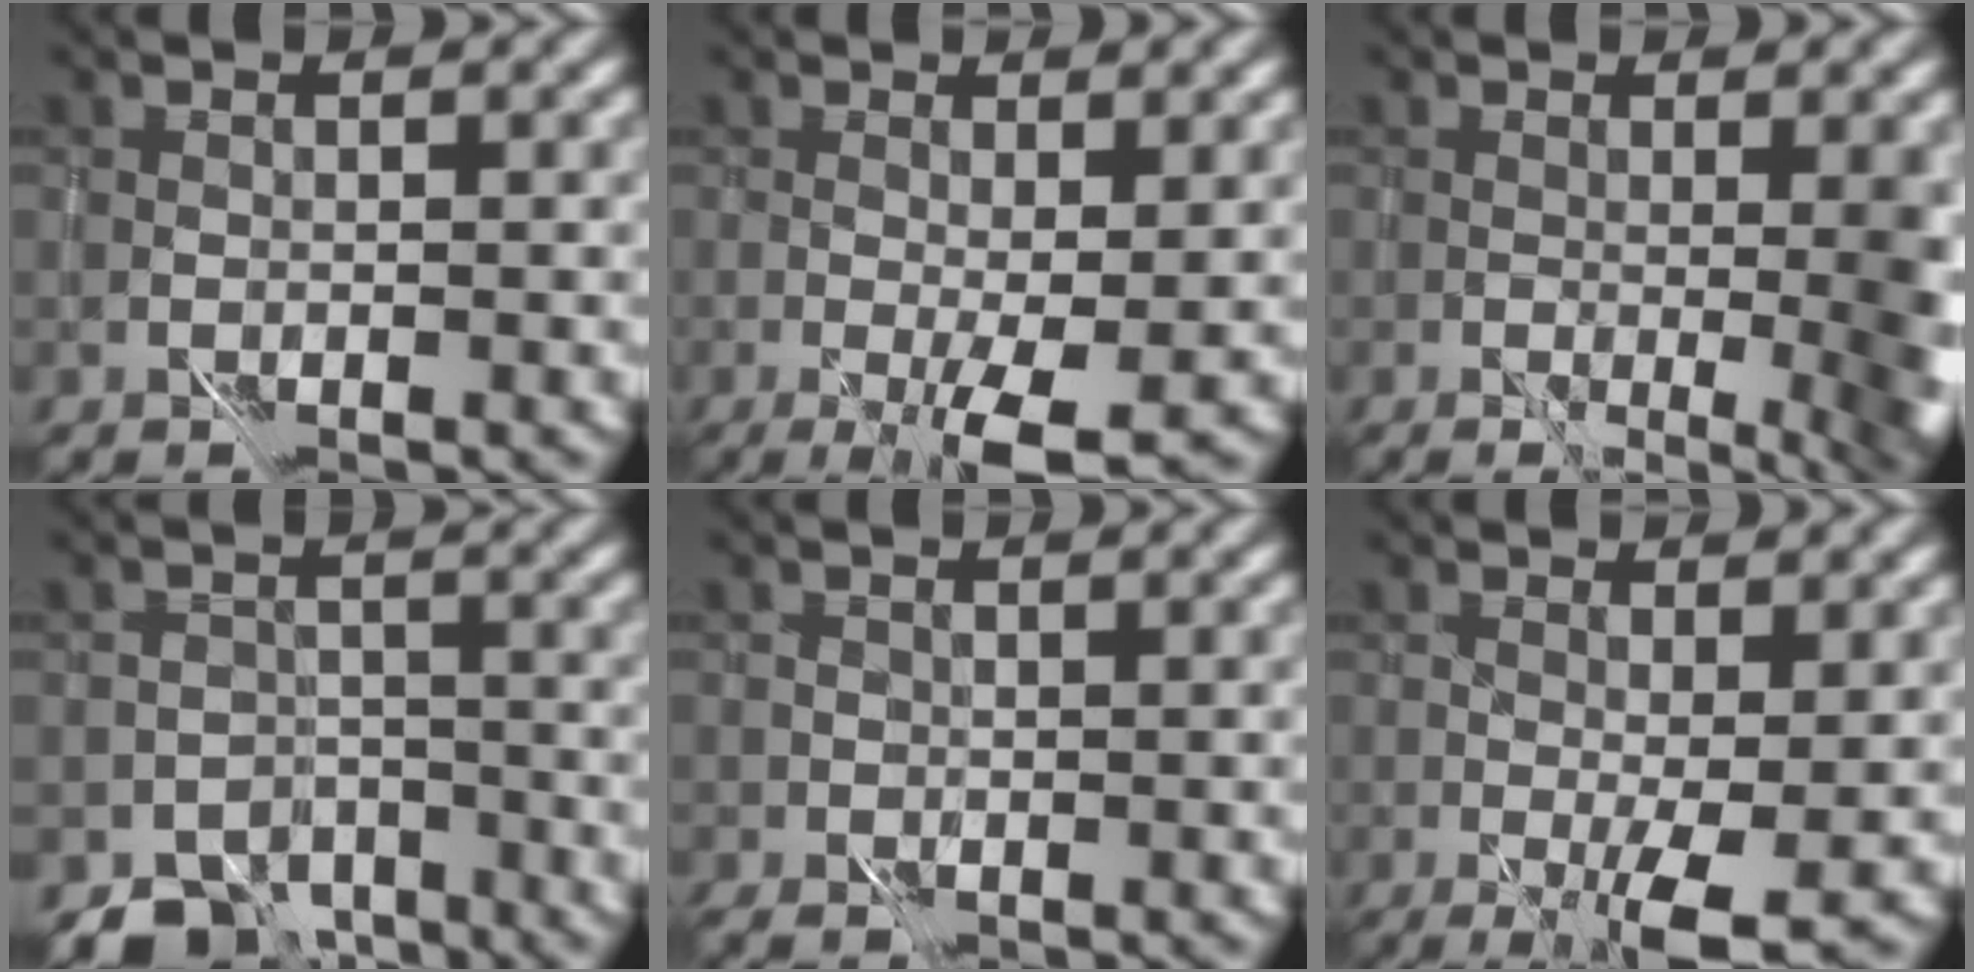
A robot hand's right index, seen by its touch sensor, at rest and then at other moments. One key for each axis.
{"total": 3.4, "fx": 0.1, "fy": 0.4, "fz": 3.4, "tx": -0.063, "ty": -0.003, "tz": 0.003}
{"total": 7.3, "fx": 0.5, "fy": 2.6, "fz": 6.8, "tx": -0.049, "ty": 0.000, "tz": 0.023}
{"total": 5.2, "fx": -4.1, "fy": 2.9, "fz": 1.3, "tx": -0.004, "ty": -0.003, "tz": -0.062}
{"total": 1.0, "fx": -0.6, "fy": 0.5, "fz": 0.5, "tx": -0.008, "ty": 0.000, "tz": -0.009}
{"total": 3.2, "fx": 0.2, "fy": 0.2, "fz": 3.2, "tx": -0.058, "ty": -0.002, "tz": 0.006}